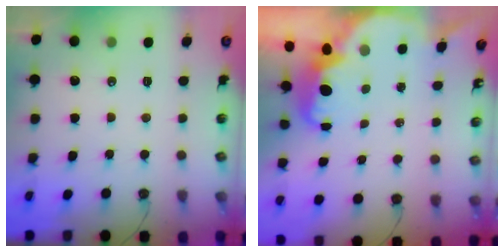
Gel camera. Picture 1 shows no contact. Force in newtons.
{"total": 3.8, "press": 3.7, "slide": 0.4}